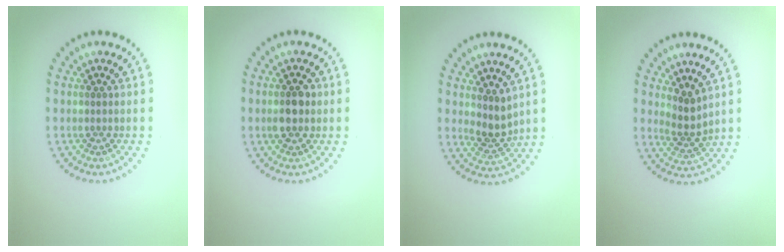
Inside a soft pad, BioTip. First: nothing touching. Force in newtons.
{"total": 2.6, "press": 2.6, "slide": 0.1}
{"total": 2.5, "press": 1.9, "slide": 1.6}
{"total": 2.2, "press": 1.5, "slide": 1.6}